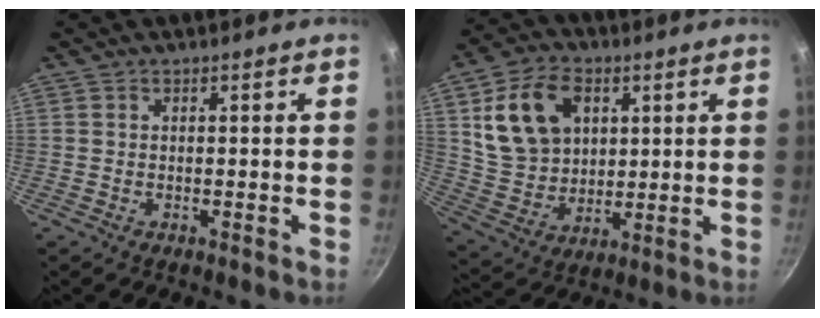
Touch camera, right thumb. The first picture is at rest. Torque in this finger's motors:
{"motor_torque": [-0.38, 0.93, 0.51, 0.63, 0.31]}